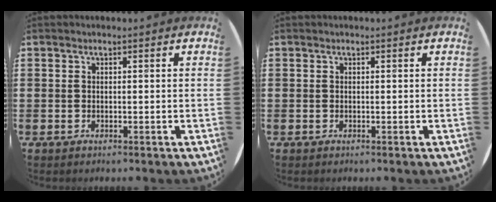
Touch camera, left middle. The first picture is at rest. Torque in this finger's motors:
{"motor_torque": [0.00, 0.00, 0.00, 0.00]}